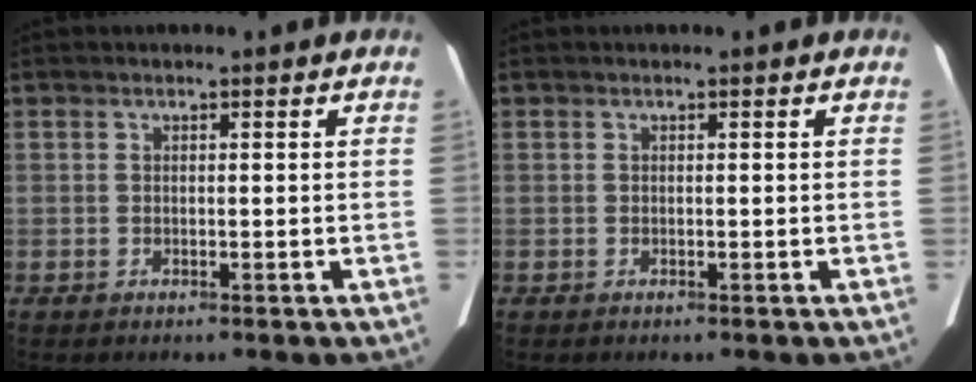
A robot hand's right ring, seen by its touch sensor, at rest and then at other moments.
{"total": 0.0}